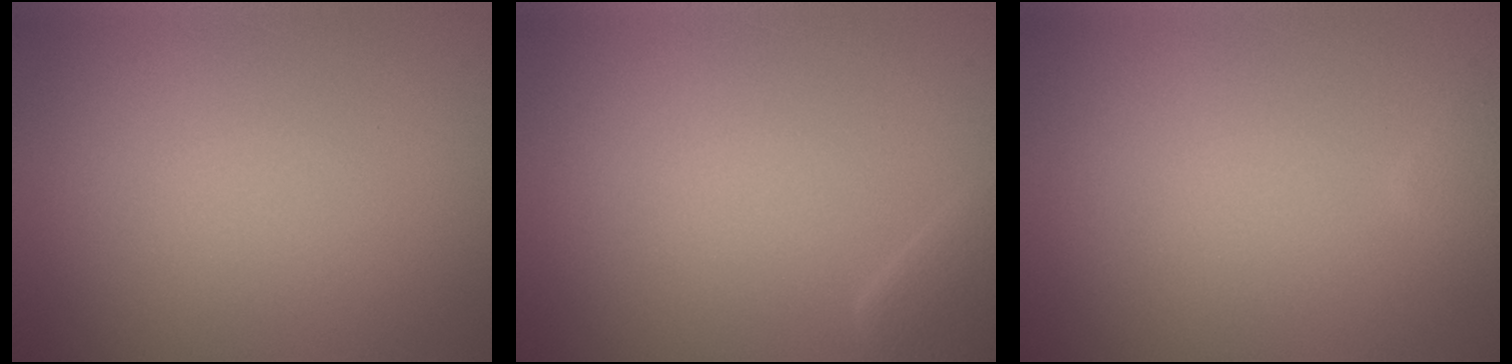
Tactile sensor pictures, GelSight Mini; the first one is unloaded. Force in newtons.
{"total": 1.9, "press": 1.9, "slide": 0.1}
{"total": 0.6, "press": 0.6, "slide": 0.1}